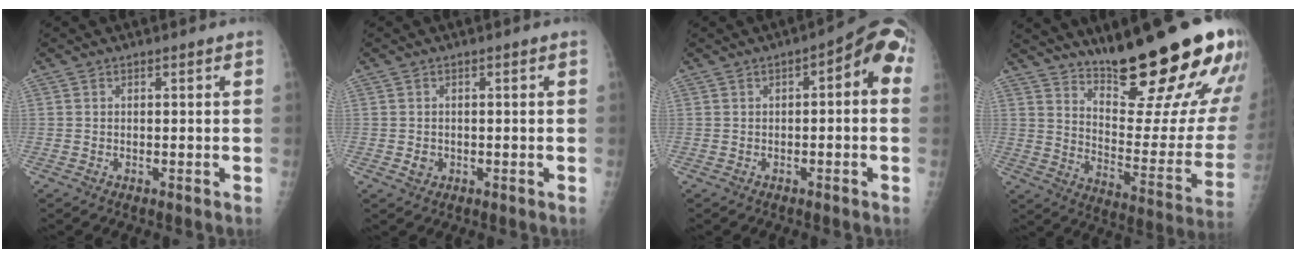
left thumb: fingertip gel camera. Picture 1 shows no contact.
{"total": 1.6, "force": [-0.4, 1.4, 0.7], "torque": [-0.006, 0.004, -0.003]}
{"total": 8.1, "force": [0.9, 3.3, 7.3], "torque": [-0.068, 0.036, -0.003]}
{"total": 25.9, "force": [18.2, 5.1, 17.7], "torque": [-0.228, -0.116, 0.267]}